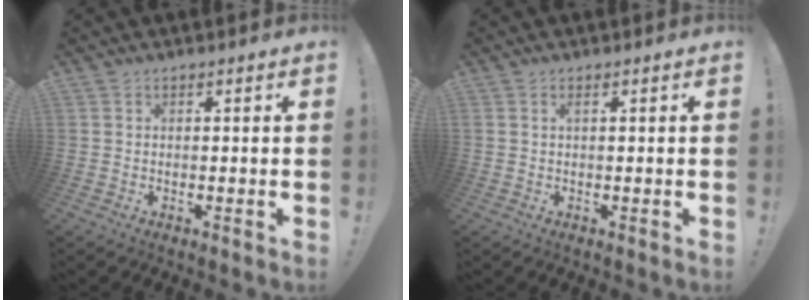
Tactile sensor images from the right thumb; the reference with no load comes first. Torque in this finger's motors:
{"motor_torque": [0.02, 0.00, 0.00, 0.00, 0.00]}